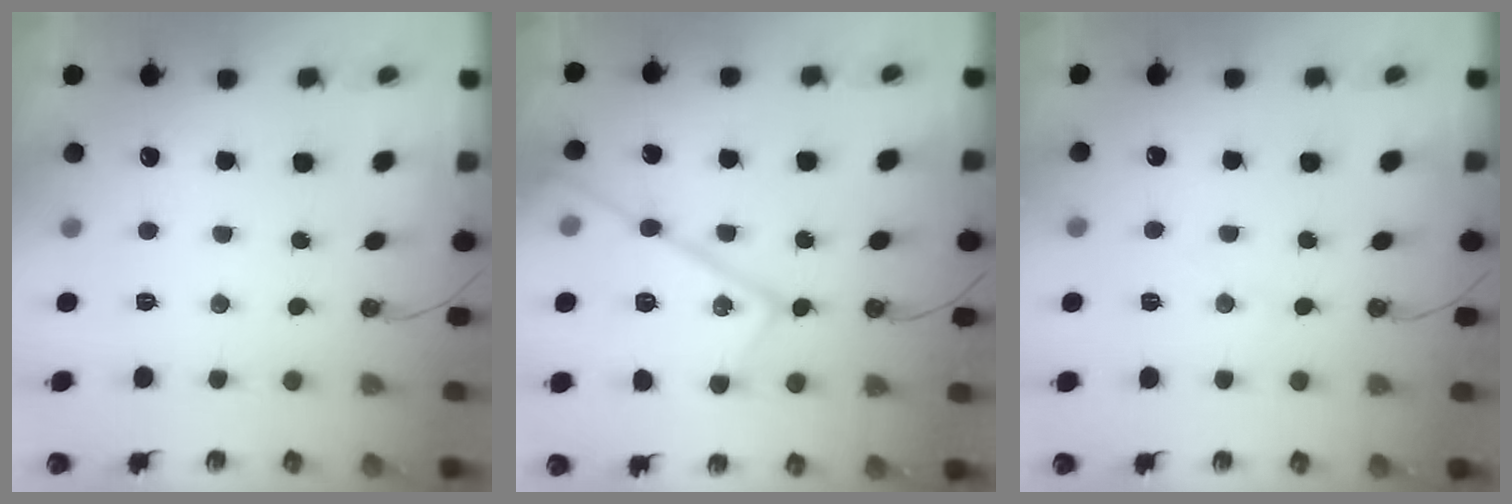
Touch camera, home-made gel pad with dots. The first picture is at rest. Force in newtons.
{"total": 21.2, "press": 21.1, "slide": 1.9}
{"total": 3.0, "press": 3.0, "slide": 0.5}